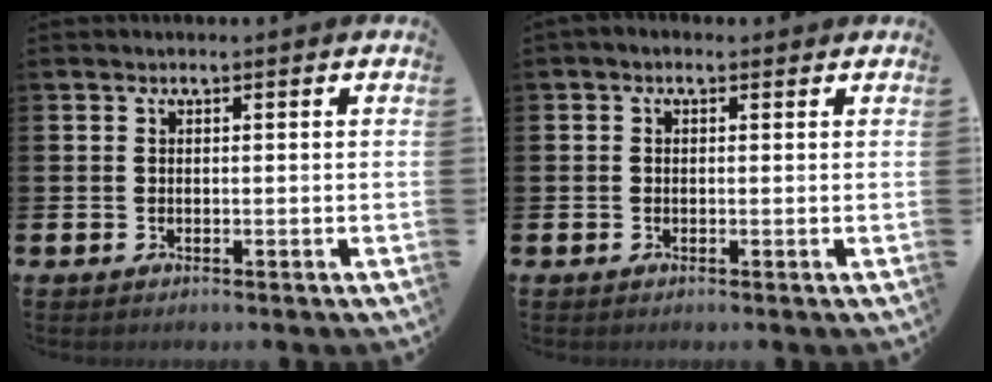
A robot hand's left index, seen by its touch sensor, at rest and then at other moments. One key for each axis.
{"total": 0.6, "fx": -0.1, "fy": 0.5, "fz": 0.4, "tx": -0.007, "ty": 0.006, "tz": -0.004}